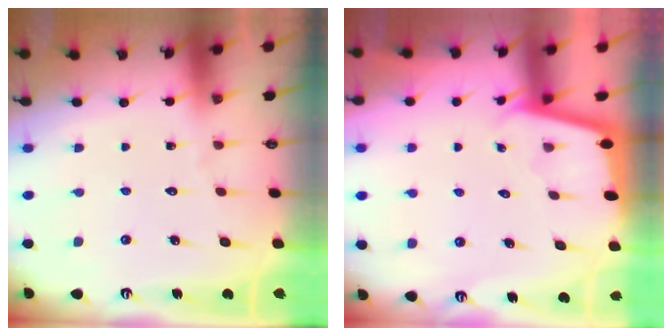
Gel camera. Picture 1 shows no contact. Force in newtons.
{"total": 2.8, "press": 2.8, "slide": 0.2}